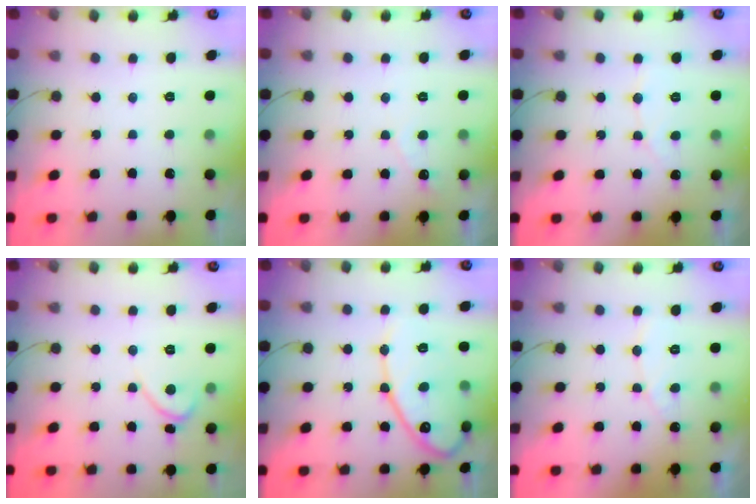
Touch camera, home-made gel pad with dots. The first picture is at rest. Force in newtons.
{"total": 2.6, "press": 2.6, "slide": 0.1}
{"total": 4.1, "press": 4.1, "slide": 0.4}
{"total": 2.3, "press": 2.3, "slide": 0.1}
{"total": 15.2, "press": 15.2, "slide": 1.1}
{"total": 5.8, "press": 5.8, "slide": 0.5}